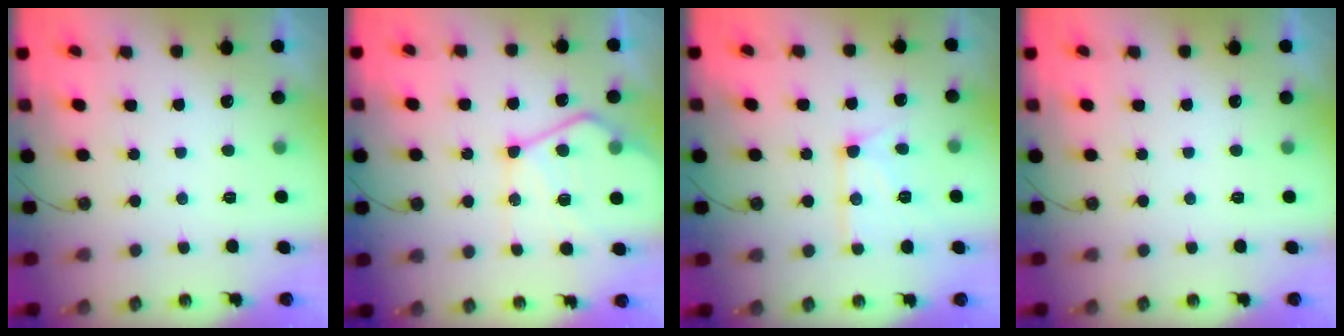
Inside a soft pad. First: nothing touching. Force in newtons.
{"total": 15.7, "press": 15.6, "slide": 1.6}
{"total": 12.2, "press": 12.2, "slide": 0.3}
{"total": 0.0}